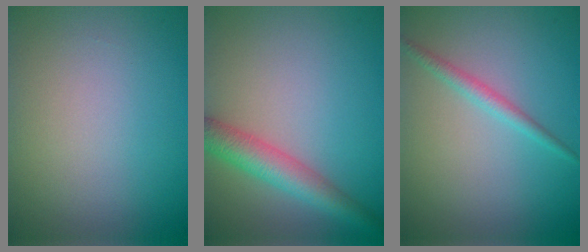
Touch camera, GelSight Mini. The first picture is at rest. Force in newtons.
{"total": 4.3, "press": 4.3, "slide": 0.1}
{"total": 1.6, "press": 1.6, "slide": 0.1}